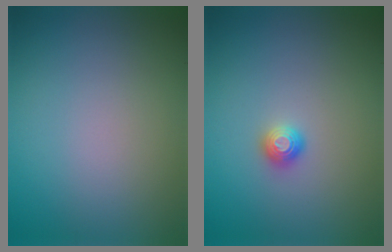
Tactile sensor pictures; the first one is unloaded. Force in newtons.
{"total": 1.1, "press": 1.1, "slide": 0.1}